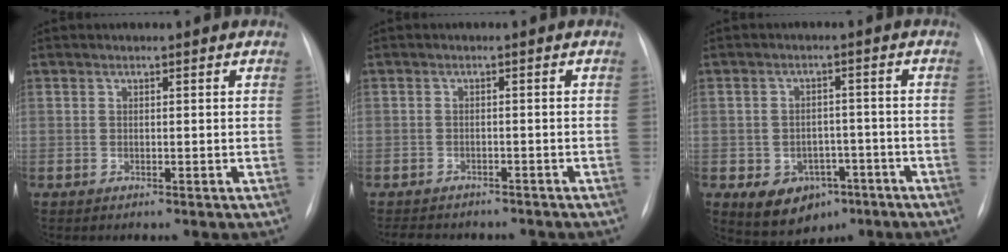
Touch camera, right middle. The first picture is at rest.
{"total": 8.0, "force": [-6.9, 3.3, 2.5], "torque": [-0.041, 0.005, -0.087]}
{"total": 7.9, "force": [-3.9, 5.9, 3.6], "torque": [-0.059, 0.013, -0.046]}